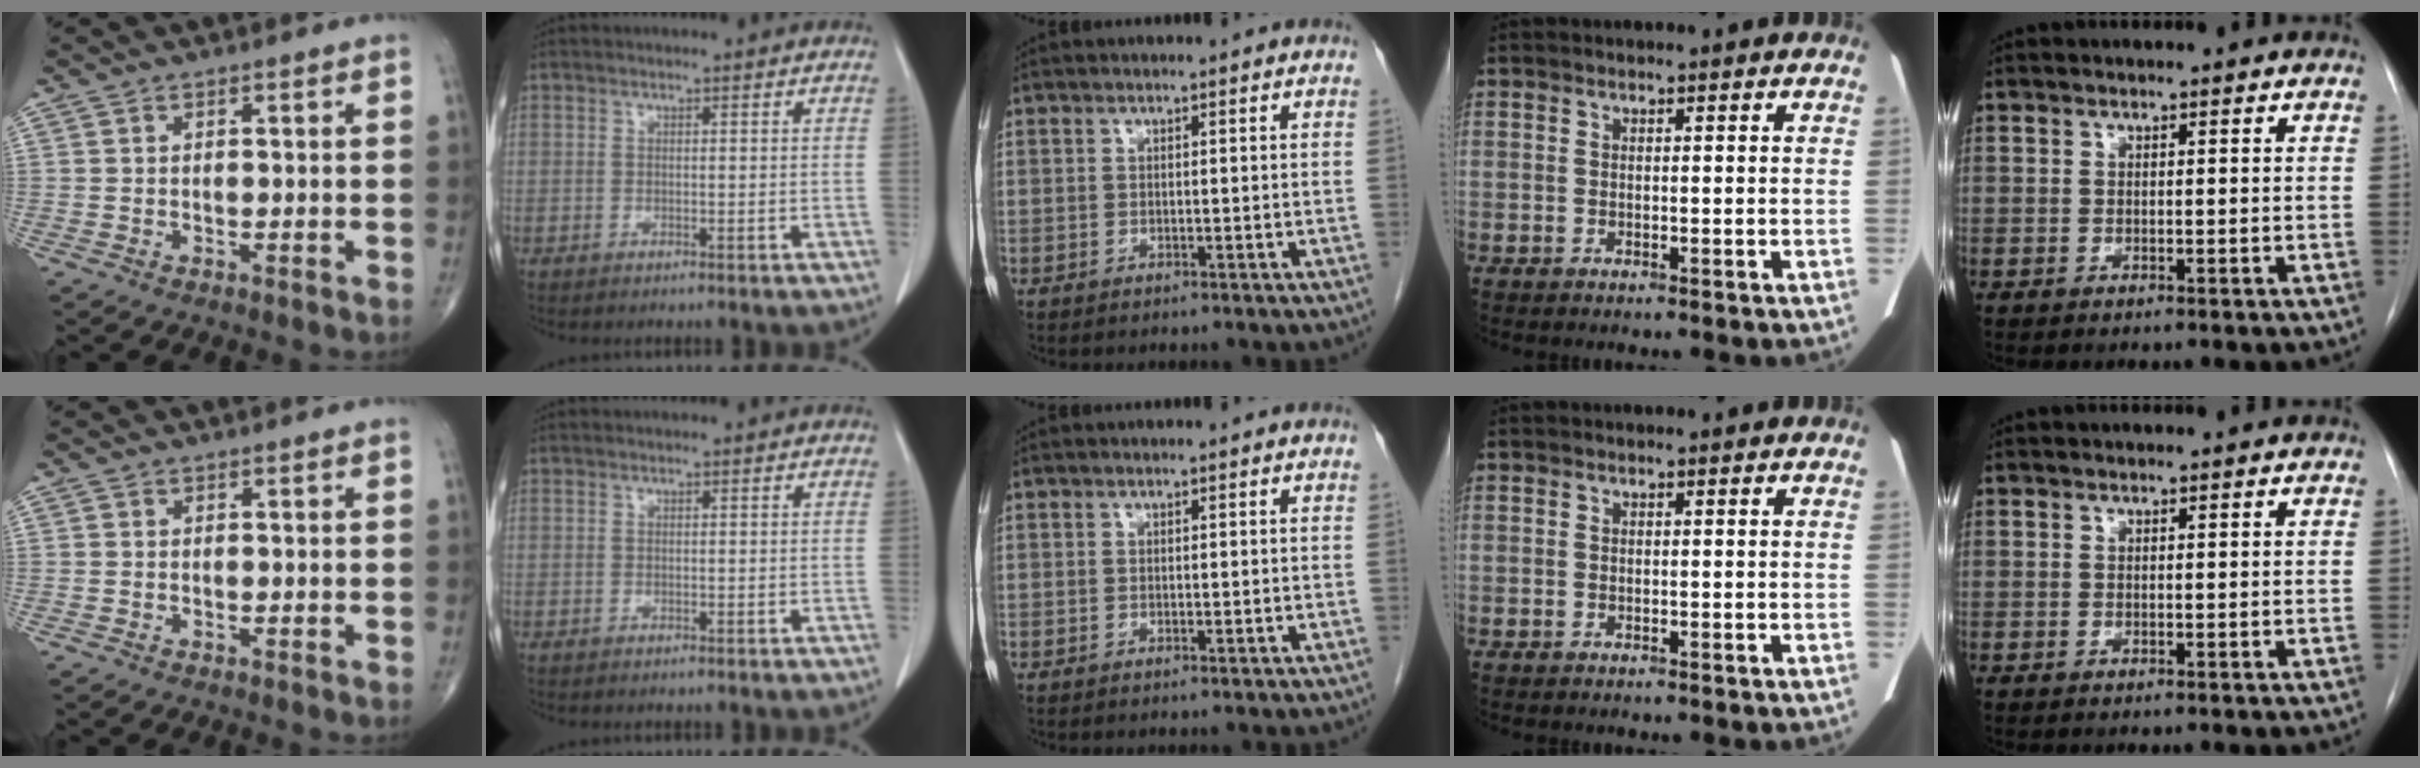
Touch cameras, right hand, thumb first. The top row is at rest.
{}